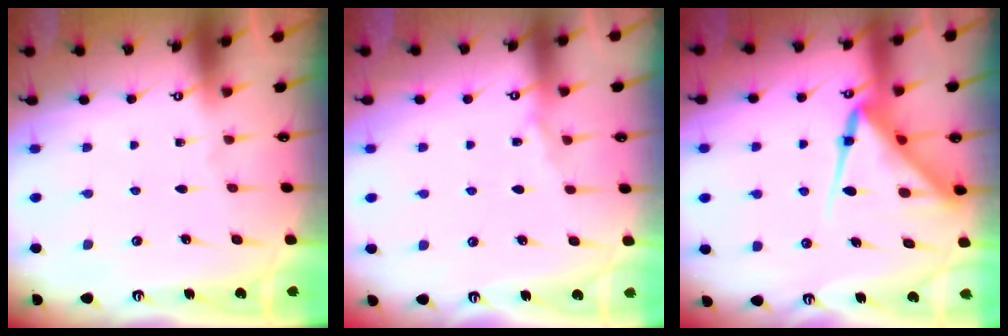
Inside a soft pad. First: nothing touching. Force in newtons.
{"total": 4.0, "press": 4.0, "slide": 0.5}
{"total": 11.1, "press": 11.0, "slide": 1.1}